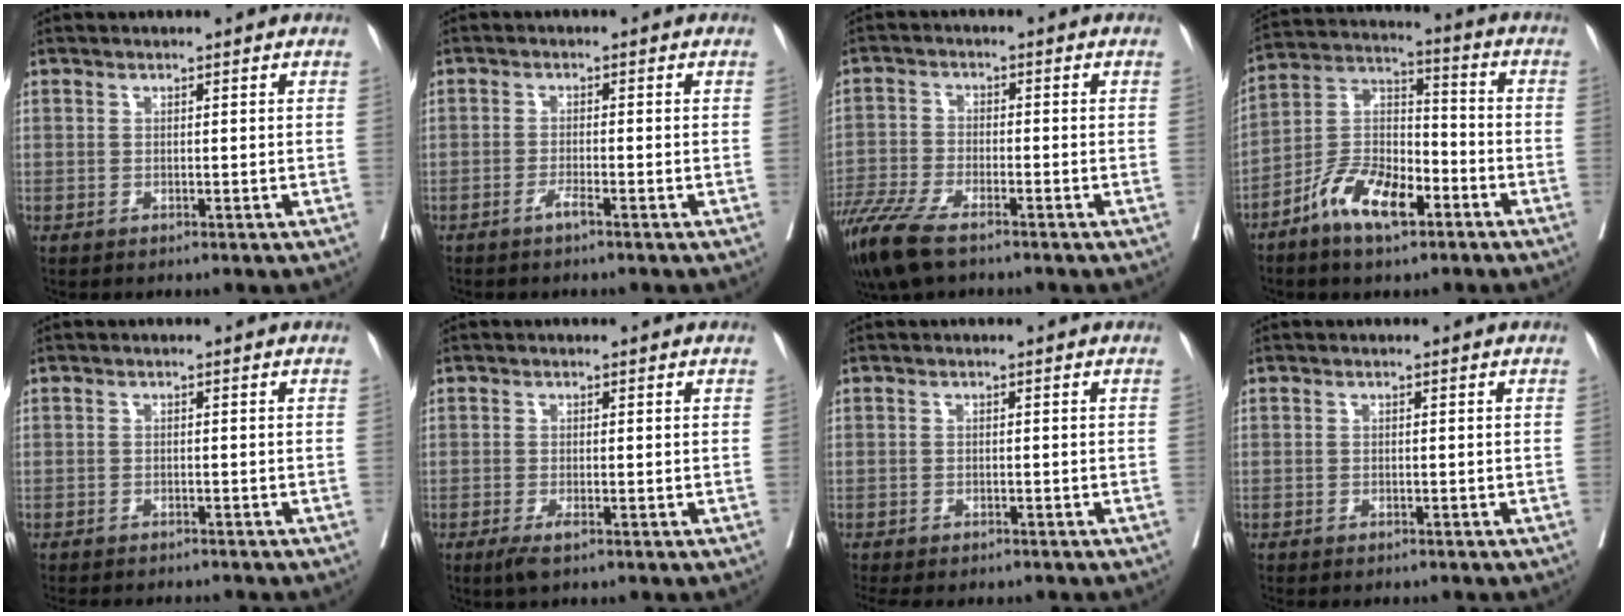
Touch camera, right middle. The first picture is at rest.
{"total": 1.6, "force": [-1.2, -0.1, 1.0], "torque": [-0.018, 0.001, -0.023]}
{"total": 9.9, "force": [-7.2, 2.6, 6.2], "torque": [-0.123, -0.023, -0.132]}
{"total": 11.3, "force": [-6.5, 4.4, 8.1], "torque": [-0.162, 0.011, -0.121]}
{"total": 8.1, "force": [-7.5, 1.2, 2.8], "torque": [-0.032, -0.009, -0.100]}
{"total": 2.1, "force": [-1.3, 0.4, 1.7], "torque": [-0.033, -0.005, -0.024]}
{"total": 8.4, "force": [-7.2, 2.3, 3.7], "torque": [-0.053, -0.004, -0.096]}
{"total": 3.7, "force": [-3.2, 0.7, 1.5], "torque": [-0.018, -0.005, -0.041]}